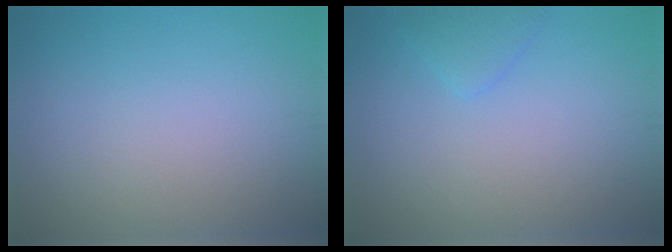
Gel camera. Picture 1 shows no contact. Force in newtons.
{"total": 1.5, "press": 1.5, "slide": 0.1}